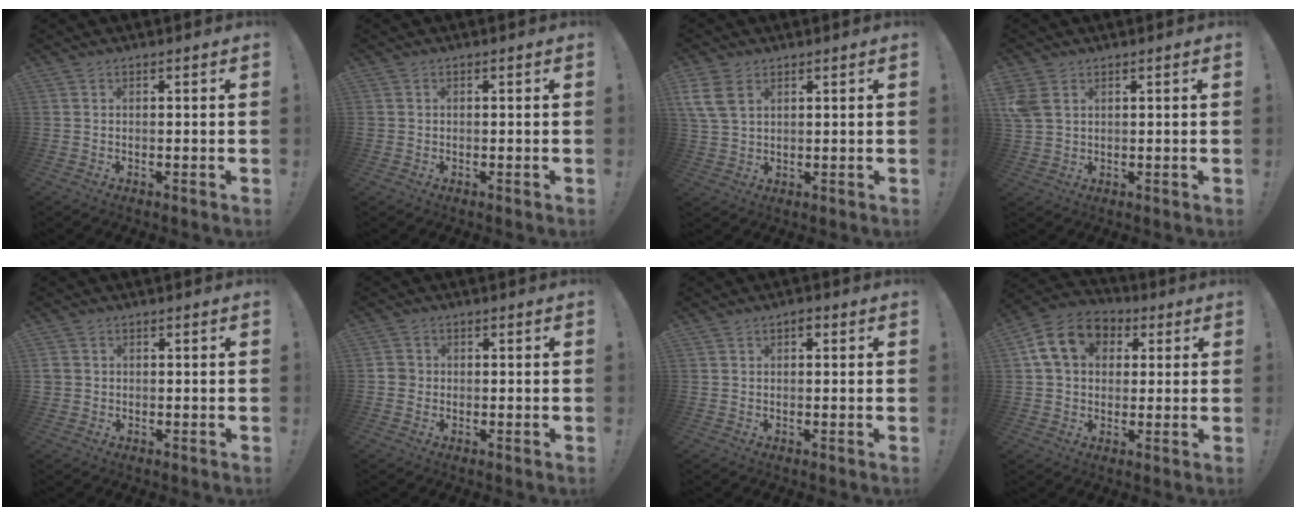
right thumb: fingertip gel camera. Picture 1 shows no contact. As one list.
[{"total": 0.8, "force": [-0.2, 0.8, 0.1], "torque": [-0.002, 0.003, -0.004]}, {"total": 7.3, "force": [3.6, 4.5, 4.5], "torque": [-0.090, -0.007, 0.071]}, {"total": 5.0, "force": [2.1, 3.3, 3.1], "torque": [-0.064, -0.002, 0.045]}, {"total": 1.9, "force": [0.1, 1.9, 0.5], "torque": [-0.001, 0.001, 0.002]}, {"total": 2.8, "force": [-0.5, 2.6, 0.8], "torque": [-0.012, 0.010, -0.008]}, {"total": 1.6, "force": [0.6, 1.2, 0.9], "torque": [-0.005, 0.001, 0.007]}, {"total": 14.0, "force": [4.4, 10.6, 8.0], "torque": [-0.120, 0.001, 0.090]}]